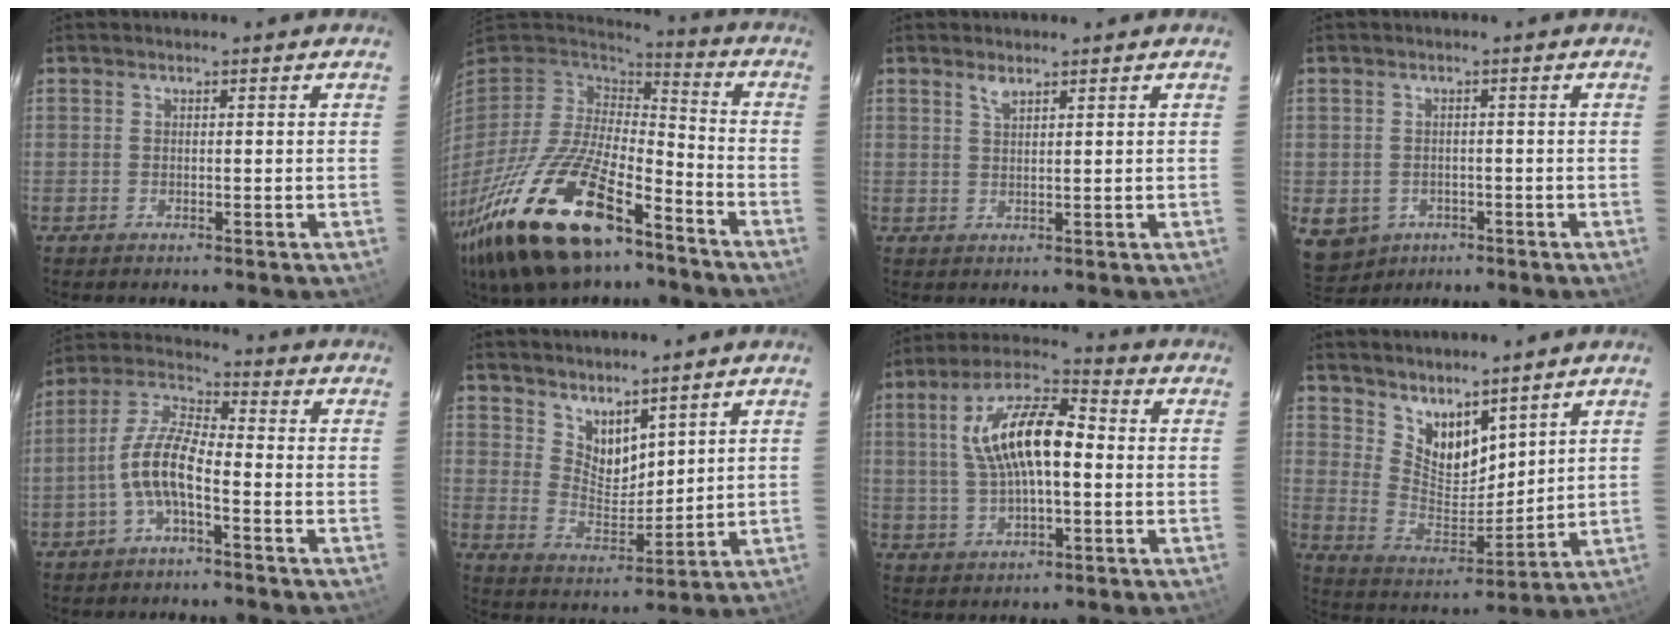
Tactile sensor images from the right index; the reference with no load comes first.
{"total": 28.2, "force": [-17.4, 11.1, 19.2], "torque": [-0.396, -0.052, -0.299]}
{"total": 1.7, "force": [1.3, 0.4, 1.1], "torque": [-0.020, 0.002, 0.023]}
{"total": 7.5, "force": [-2.8, 6.4, 2.7], "torque": [-0.067, 0.002, -0.025]}
{"total": 8.4, "force": [-3.3, 2.5, 7.3], "torque": [-0.161, 0.015, -0.066]}
{"total": 7.2, "force": [5.7, 3.3, 2.9], "torque": [-0.042, -0.002, 0.114]}
{"total": 14.5, "force": [1.1, 5.8, 13.3], "torque": [-0.251, 0.023, 0.019]}
{"total": 10.6, "force": [8.2, 4.8, 4.7], "torque": [-0.085, -0.004, 0.165]}